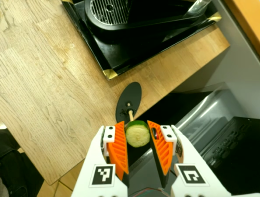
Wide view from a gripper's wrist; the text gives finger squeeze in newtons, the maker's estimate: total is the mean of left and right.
{"total": 9.8, "left": 9.9, "right": 9.7}